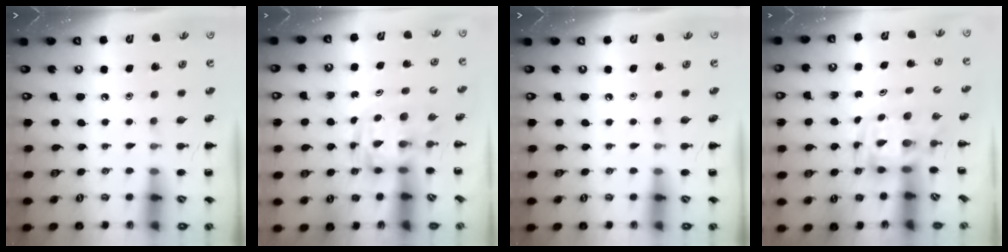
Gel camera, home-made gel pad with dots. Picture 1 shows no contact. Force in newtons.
{"total": 3.0, "press": 3.0, "slide": 0.5}
{"total": 0.0}
{"total": 3.7, "press": 3.6, "slide": 0.8}